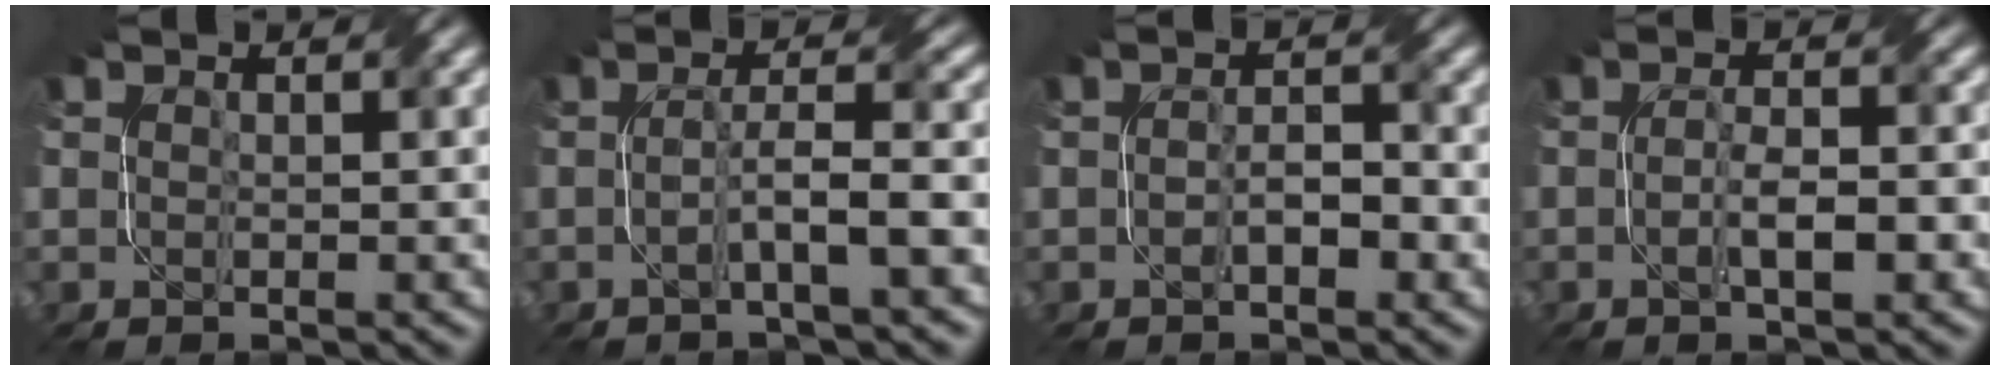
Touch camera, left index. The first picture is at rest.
{"total": 4.0, "force": [-1.4, 0.3, 3.8], "torque": [-0.067, 0.013, -0.030]}
{"total": 2.3, "force": [-1.0, 1.0, 1.8], "torque": [-0.032, 0.004, -0.018]}
{"total": 3.6, "force": [-1.0, 0.9, 3.3], "torque": [-0.061, 0.001, -0.018]}